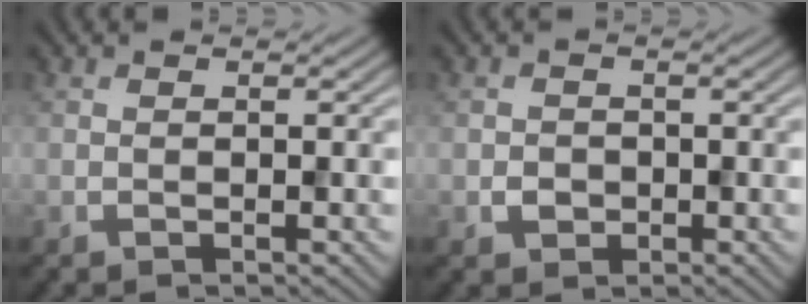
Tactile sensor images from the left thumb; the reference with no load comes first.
{"total": 1.7, "force": [-0.5, 1.5, 0.5], "torque": [-0.008, -0.005, -0.012]}